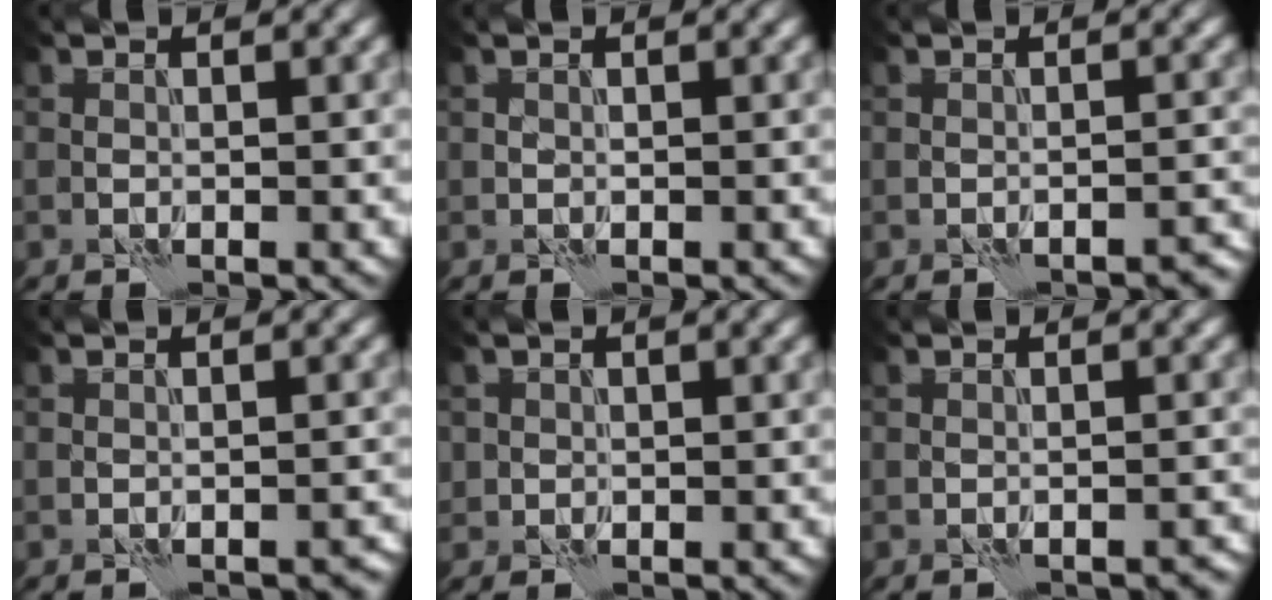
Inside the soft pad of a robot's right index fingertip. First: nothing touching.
{"total": 0.0}
{"total": 1.5, "force": [-1.4, 0.2, 0.5], "torque": [-0.005, 0.006, -0.018]}
{"total": 1.1, "force": [-0.9, 0.4, 0.5], "torque": [-0.008, 0.001, -0.012]}
{"total": 0.8, "force": [0.1, 0.8, -0.1], "torque": [0.009, -0.002, 0.001]}
{"total": 1.0, "force": [-0.9, 0.2, 0.3], "torque": [-0.007, 0.002, -0.013]}